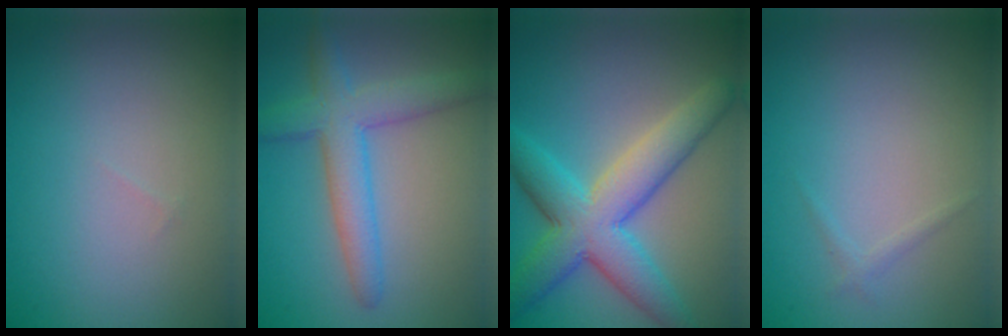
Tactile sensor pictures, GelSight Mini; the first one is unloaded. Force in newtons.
{"total": 4.8, "press": 4.8, "slide": 0.3}
{"total": 7.5, "press": 7.5, "slide": 0.2}
{"total": 0.7, "press": 0.7, "slide": 0.1}